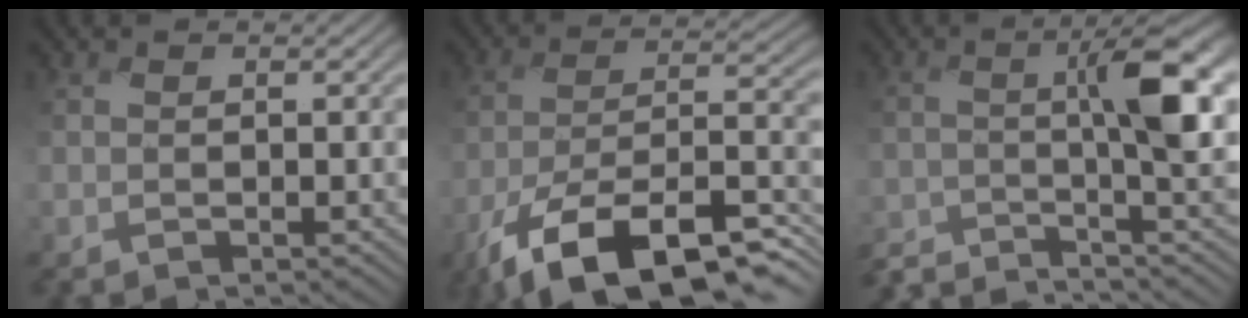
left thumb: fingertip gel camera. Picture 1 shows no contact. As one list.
[{"total": 15.5, "force": [-10.7, 5.2, 10.0], "torque": [-0.199, -0.021, -0.191]}, {"total": 7.9, "force": [-4.2, 1.0, 6.7], "torque": [-0.085, 0.001, -0.096]}]